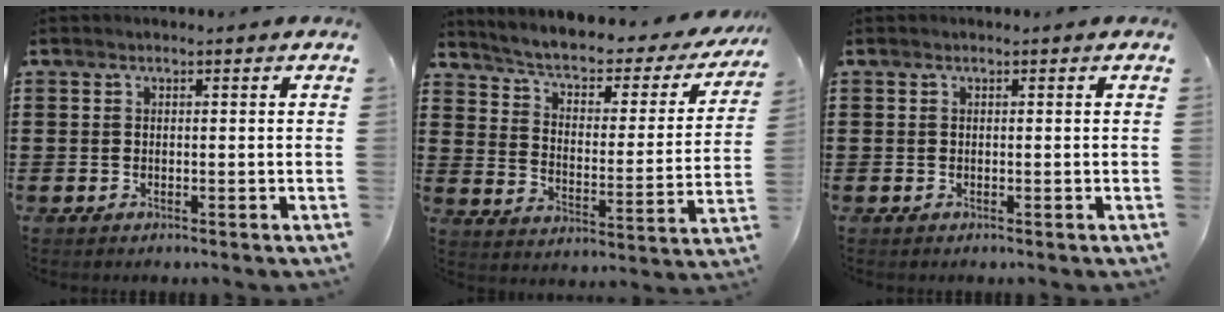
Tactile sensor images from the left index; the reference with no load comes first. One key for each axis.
{"total": 4.1, "fx": 2.5, "fy": 1.5, "fz": 3.0, "tx": -0.070, "ty": -0.020, "tz": 0.032}
{"total": 0.0}